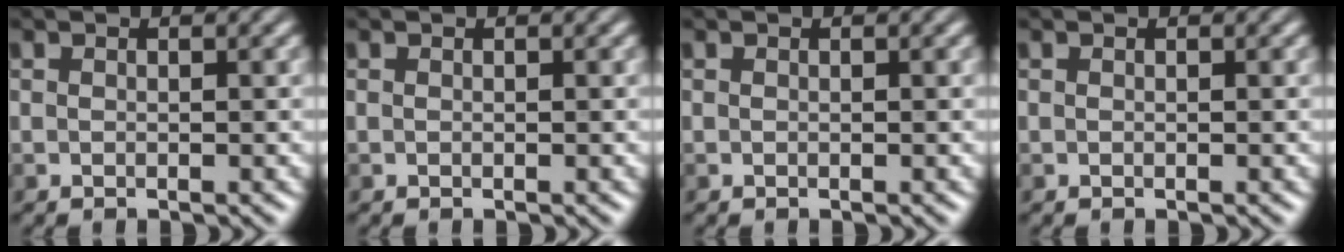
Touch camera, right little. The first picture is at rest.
{"total": 0.0}
{"total": 0.0}
{"total": 0.0}